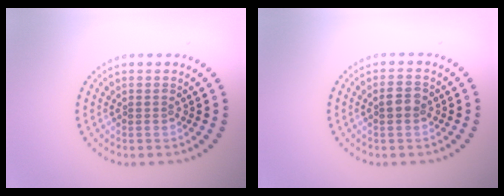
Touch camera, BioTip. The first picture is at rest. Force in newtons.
{"total": 1.8, "press": 1.8, "slide": 0.1}